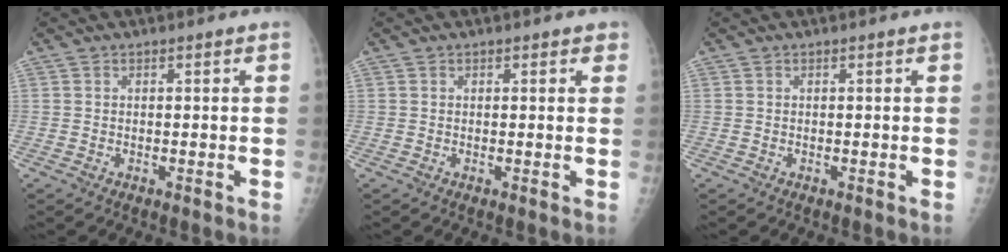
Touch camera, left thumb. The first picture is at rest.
{"total": 1.4, "force": [0.7, 1.0, 0.5], "torque": [0.012, 0.000, 0.002]}
{"total": 0.0}